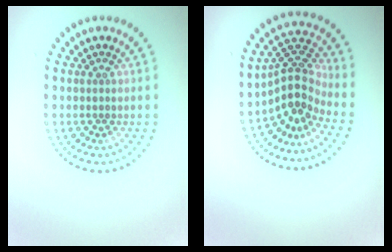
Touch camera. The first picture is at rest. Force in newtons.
{"total": 3.9, "press": 2.8, "slide": 2.8}